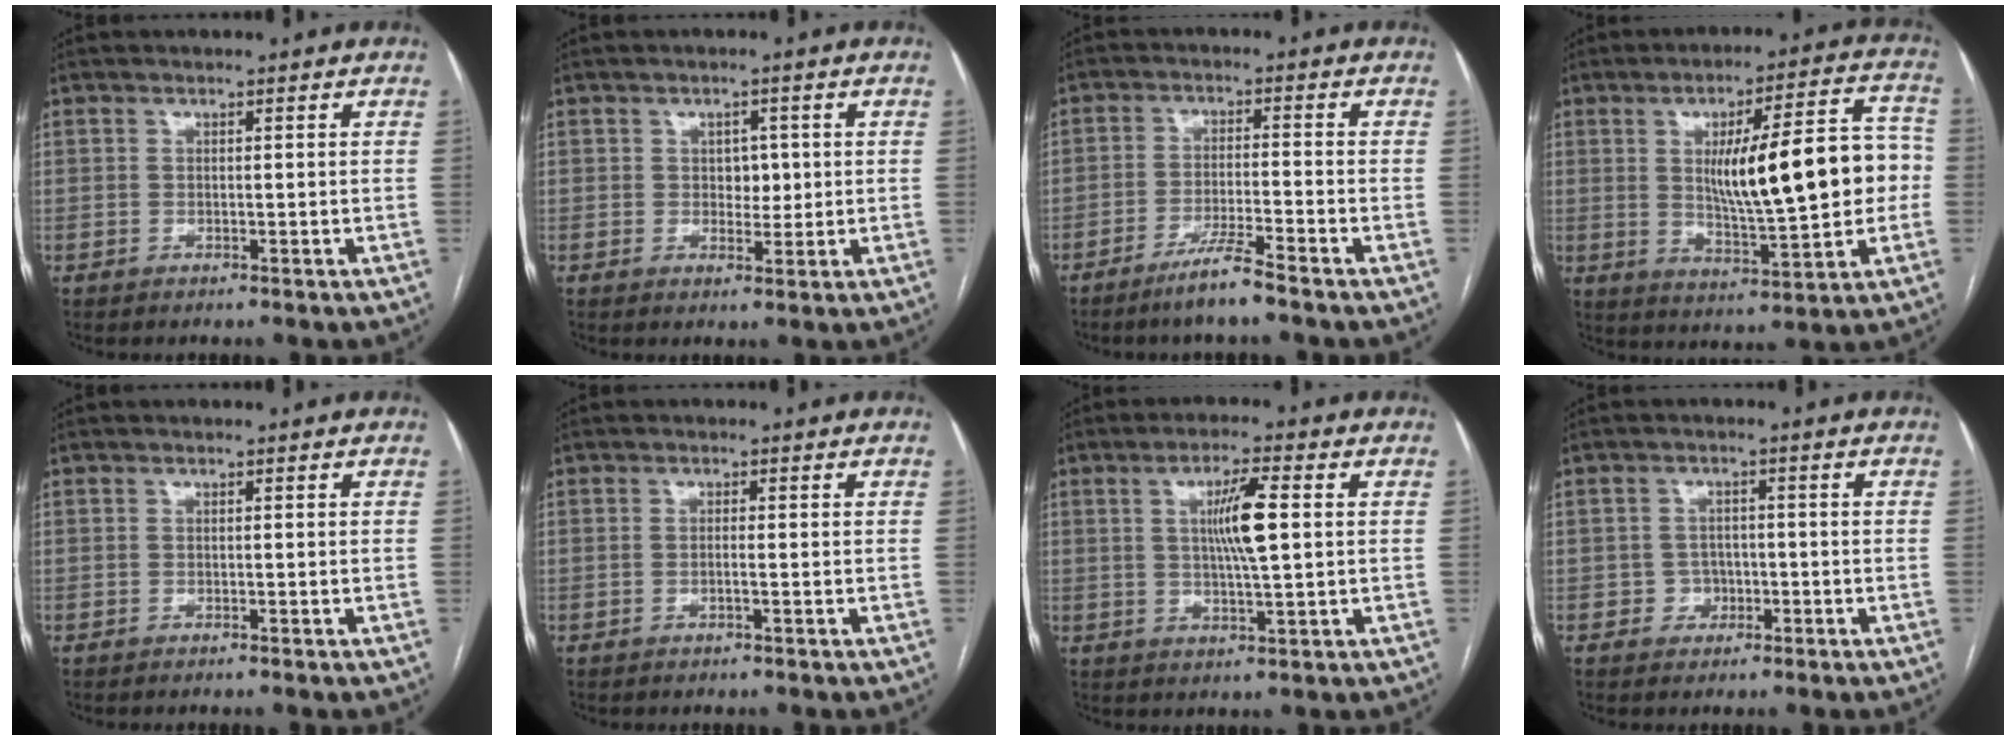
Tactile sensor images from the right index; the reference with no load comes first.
{"total": 2.7, "force": [0.3, 1.9, 1.9], "torque": [-0.019, 0.002, 0.007]}
{"total": 5.5, "force": [-4.3, -0.6, 3.5], "torque": [-0.065, -0.013, -0.084]}
{"total": 17.0, "force": [0.7, 3.6, 16.6], "torque": [-0.244, 0.026, 0.019]}
{"total": 0.0}
{"total": 0.9, "force": [-0.3, 0.0, 0.8], "torque": [-0.015, 0.001, -0.005]}
{"total": 7.0, "force": [1.1, 0.4, 6.9], "torque": [-0.126, 0.000, 0.019]}
{"total": 2.6, "force": [-1.0, 2.3, 0.5], "torque": [0.000, 0.011, -0.015]}